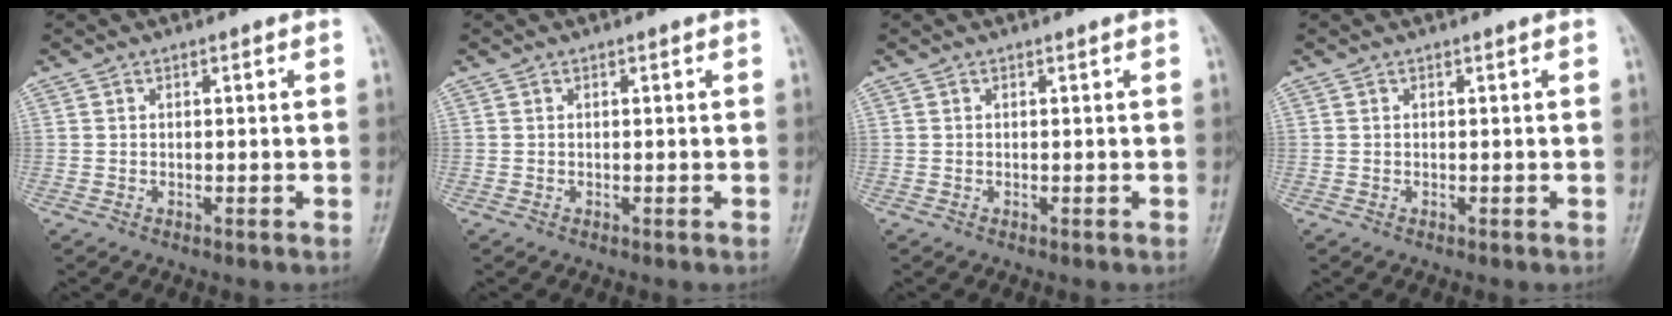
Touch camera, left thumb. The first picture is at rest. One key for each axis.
{"total": 0.0}
{"total": 0.0}
{"total": 0.0}